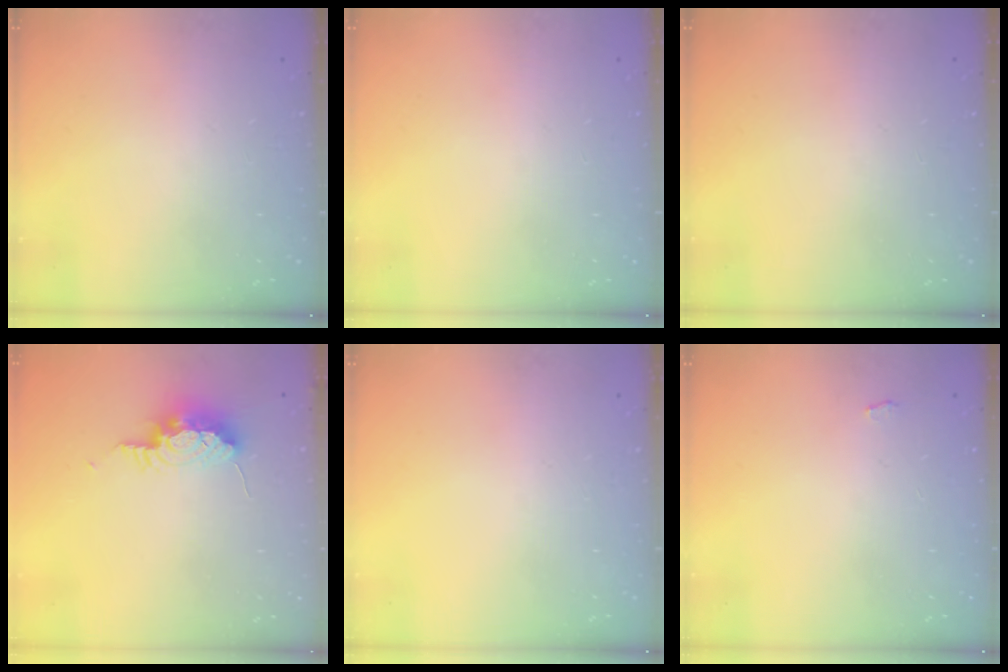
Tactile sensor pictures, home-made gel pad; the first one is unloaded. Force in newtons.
{"total": 0.0}
{"total": 0.0}
{"total": 9.4, "press": 8.8, "slide": 3.4}
{"total": 0.0}
{"total": 2.8, "press": 2.8, "slide": 0.3}